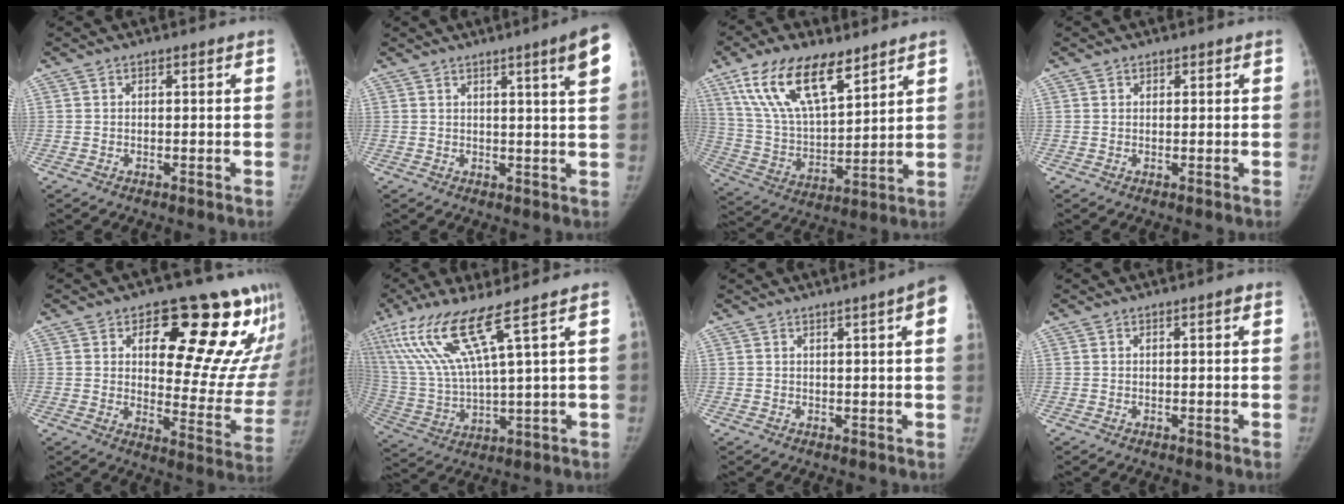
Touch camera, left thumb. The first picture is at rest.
{"total": 8.0, "force": [3.8, 0.0, 7.1], "torque": [-0.088, -0.015, 0.044]}
{"total": 18.3, "force": [11.2, 7.8, 12.2], "torque": [-0.195, -0.043, 0.217]}
{"total": 0.8, "force": [0.5, 0.7, 0.0], "torque": [0.010, -0.002, 0.004]}
{"total": 22.9, "force": [12.7, 9.9, 16.4], "torque": [-0.151, -0.063, 0.172]}
{"total": 14.9, "force": [8.2, 0.8, 12.4], "torque": [-0.283, -0.033, 0.169]}
{"total": 6.5, "force": [2.8, 0.0, 5.8], "torque": [-0.064, 0.002, 0.030]}
{"total": 0.6, "force": [0.2, 0.2, 0.6], "torque": [-0.012, 0.001, 0.001]}